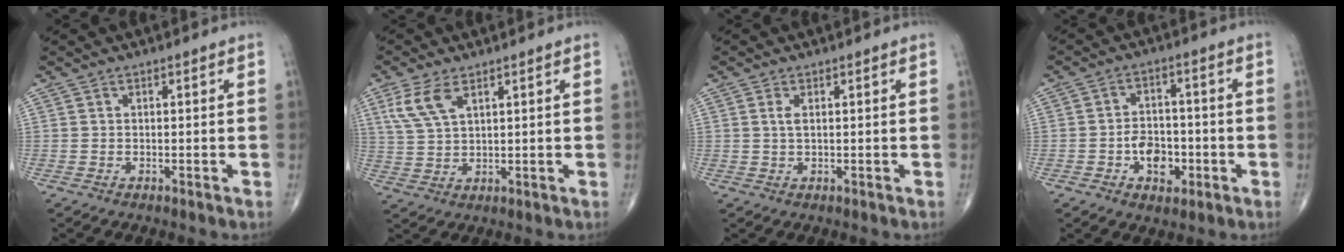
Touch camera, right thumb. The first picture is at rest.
{"total": 6.5, "force": [3.3, 2.9, 4.8], "torque": [-0.107, -0.004, 0.075]}
{"total": 1.6, "force": [0.5, 0.7, 1.4], "torque": [-0.033, 0.002, 0.012]}
{"total": 7.6, "force": [-2.3, 5.2, 5.0], "torque": [-0.051, 0.017, -0.038]}